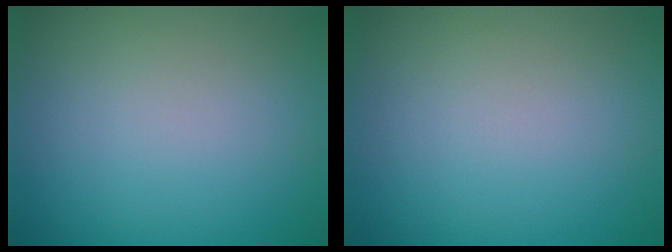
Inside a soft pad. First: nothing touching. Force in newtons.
{"total": 0.0}